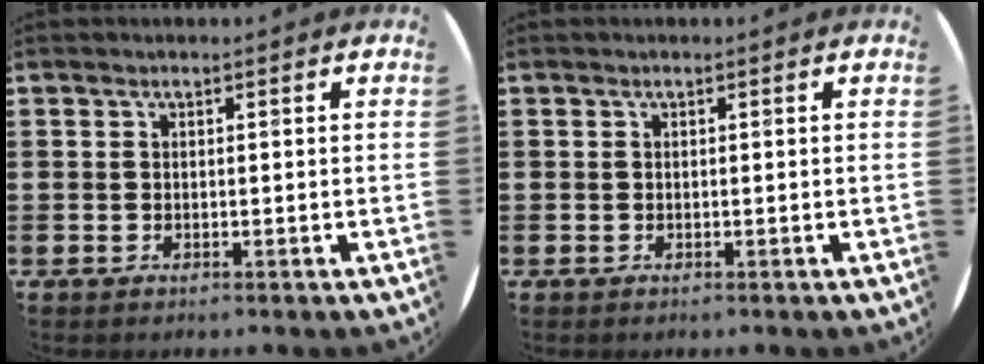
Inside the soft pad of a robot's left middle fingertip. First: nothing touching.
{"total": 0.0}